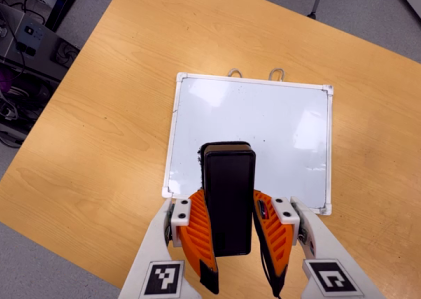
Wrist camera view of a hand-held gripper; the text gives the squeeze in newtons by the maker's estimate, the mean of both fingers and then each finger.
{"total": 6.6, "left": 5.7, "right": 7.5}